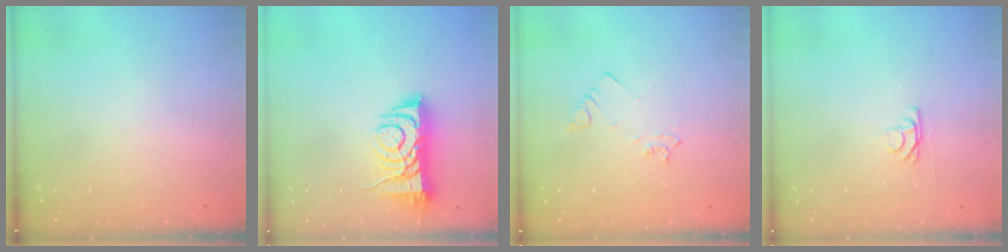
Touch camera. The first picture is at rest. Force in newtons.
{"total": 8.4, "press": 8.3, "slide": 0.9}
{"total": 3.3, "press": 3.2, "slide": 0.5}
{"total": 3.8, "press": 3.8, "slide": 0.4}